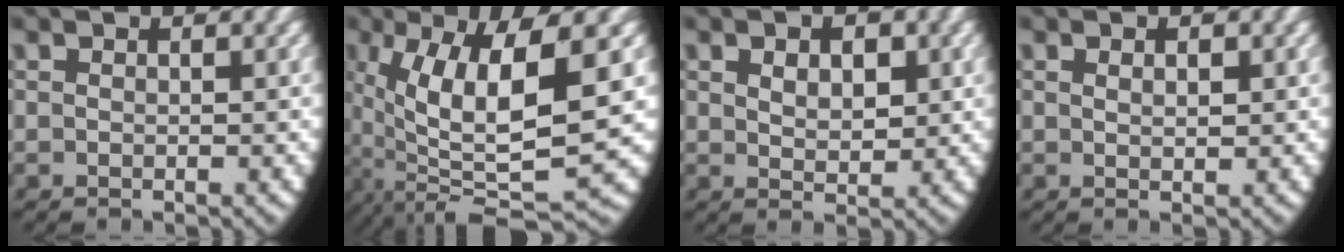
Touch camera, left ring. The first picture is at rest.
{"total": 11.9, "force": [-1.1, 5.4, 10.5], "torque": [-0.190, -0.031, 0.010]}
{"total": 2.5, "force": [0.8, 1.3, 2.0], "torque": [-0.033, -0.020, 0.027]}
{"total": 1.0, "force": [0.3, 0.1, 1.0], "torque": [-0.018, -0.011, 0.013]}